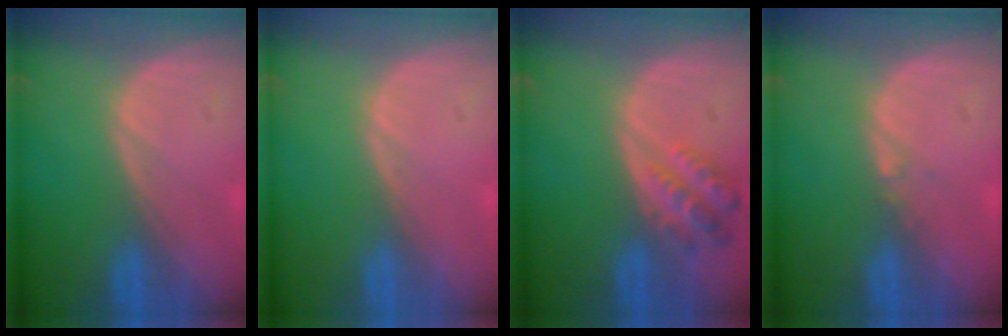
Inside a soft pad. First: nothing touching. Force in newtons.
{"total": 0.0}
{"total": 5.1, "press": 4.8, "slide": 1.7}
{"total": 0.6, "press": 0.5, "slide": 0.4}